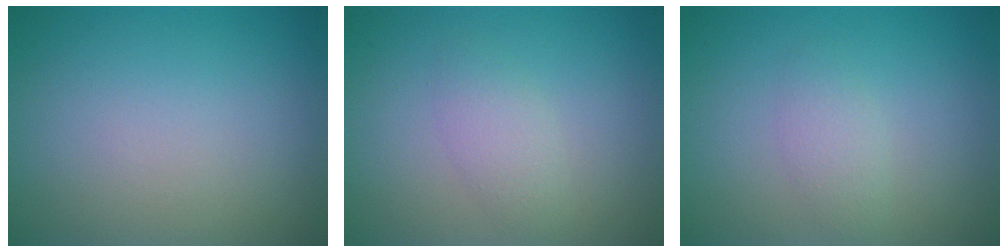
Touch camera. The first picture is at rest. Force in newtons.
{"total": 1.7, "press": 1.7, "slide": 0.1}
{"total": 1.6, "press": 1.6, "slide": 0.1}